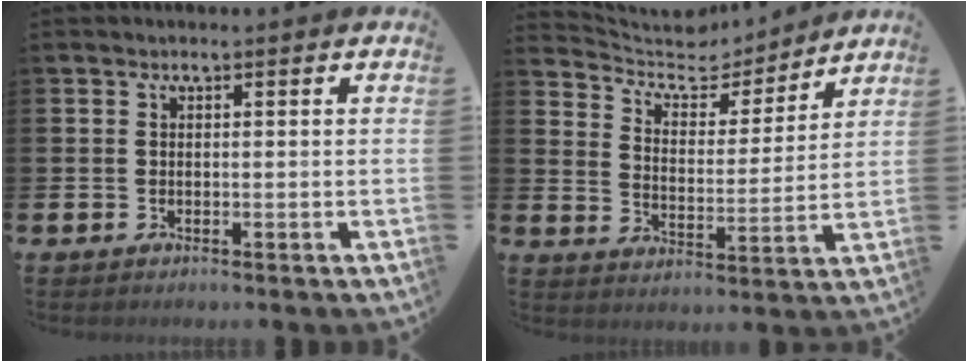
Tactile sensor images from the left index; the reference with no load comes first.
{"total": 6.0, "force": [5.5, 2.2, 1.0], "torque": [-0.051, -0.047, 0.092]}